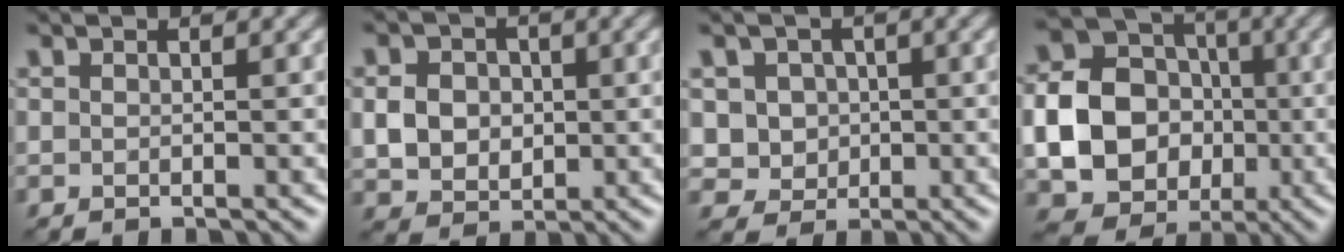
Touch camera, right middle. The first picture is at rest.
{"total": 3.8, "force": [-0.1, 3.2, 2.0], "torque": [-0.044, -0.005, -0.004]}
{"total": 4.4, "force": [0.7, 4.0, 1.8], "torque": [-0.038, 0.004, 0.012]}
{"total": 11.8, "force": [-1.5, 10.5, 5.3], "torque": [-0.100, -0.026, -0.038]}